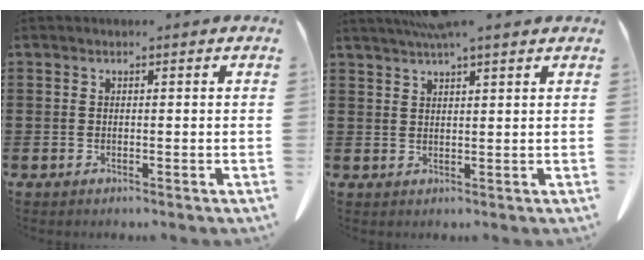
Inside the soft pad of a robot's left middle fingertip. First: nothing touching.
{"total": 3.6, "force": [2.9, 0.2, 2.1], "torque": [-0.048, 0.001, 0.054]}